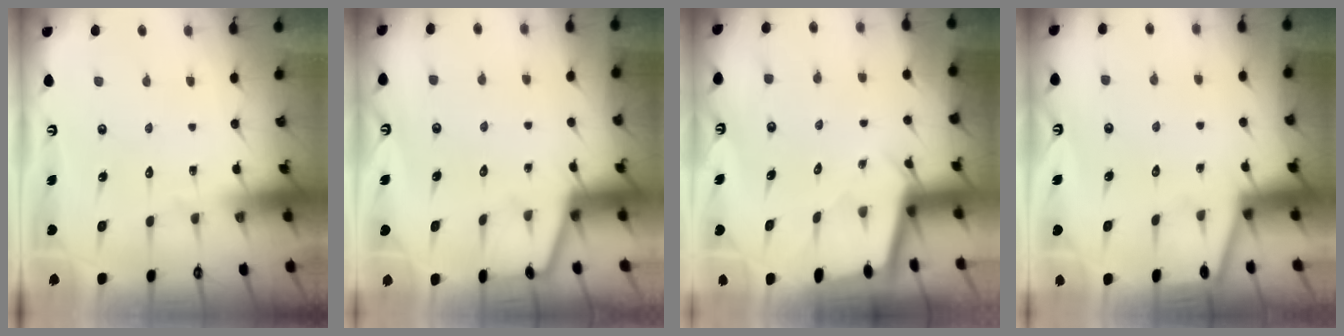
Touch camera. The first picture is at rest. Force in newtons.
{"total": 1.6, "press": 1.6, "slide": 0.3}
{"total": 2.0, "press": 2.0, "slide": 0.2}
{"total": 1.8, "press": 1.8, "slide": 0.1}